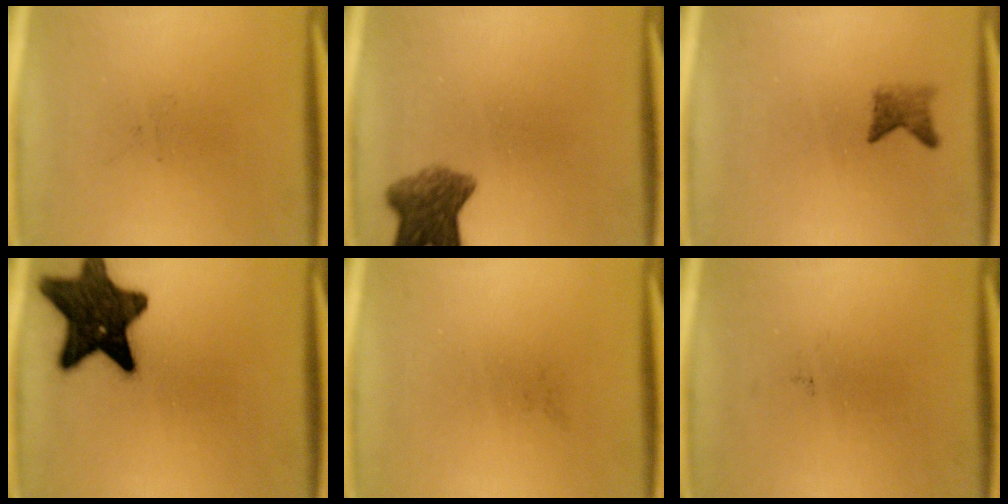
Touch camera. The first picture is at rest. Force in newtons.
{"total": 6.7}
{"total": 2.0}
{"total": 15.7}
{"total": 0.0}
{"total": 0.0}